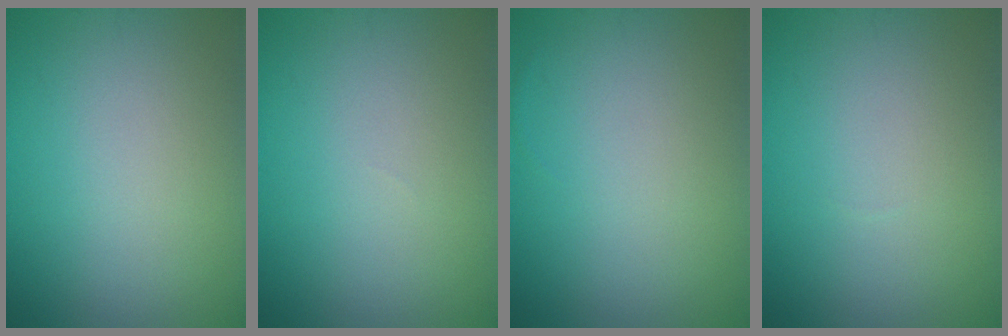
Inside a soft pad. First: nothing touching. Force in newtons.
{"total": 0.0}
{"total": 0.0}
{"total": 0.0}